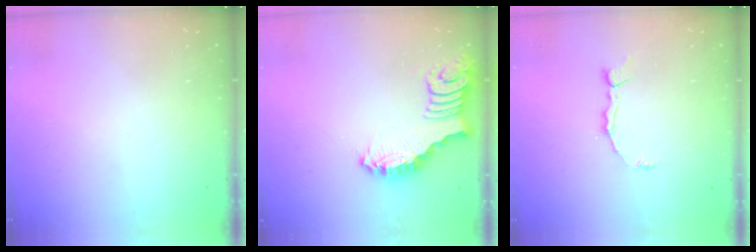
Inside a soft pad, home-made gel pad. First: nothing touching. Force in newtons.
{"total": 3.4, "press": 3.3, "slide": 0.8}
{"total": 3.5, "press": 3.4, "slide": 0.3}